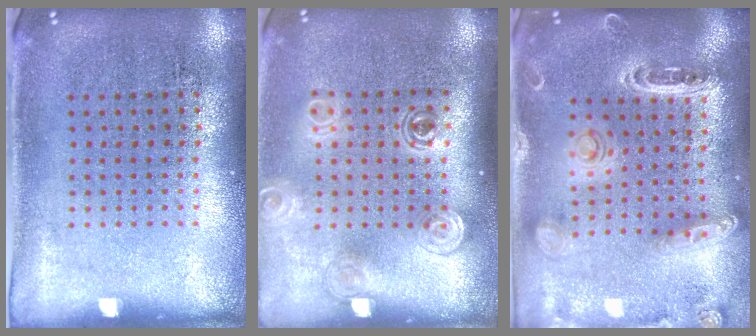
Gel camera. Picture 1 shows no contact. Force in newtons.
{"total": 1.5, "press": 1.3, "slide": 0.9}
{"total": 1.4, "press": 1.4, "slide": 0.0}